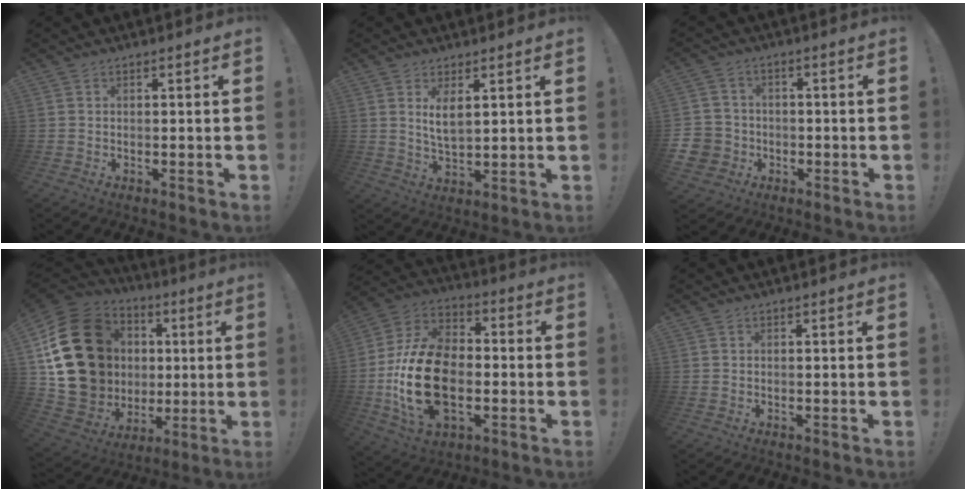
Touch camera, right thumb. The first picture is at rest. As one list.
[{"total": 5.6, "force": [2.3, 2.4, 4.5], "torque": [-0.087, -0.010, 0.037]}, {"total": 7.0, "force": [-2.3, 6.4, 1.7], "torque": [-0.046, 0.017, -0.041]}, {"total": 27.2, "force": [4.6, 22.1, 15.0], "torque": [-0.274, -0.010, 0.140]}, {"total": 23.6, "force": [-5.2, 15.0, 17.5], "torque": [-0.339, 0.032, -0.077]}, {"total": 0.0}]